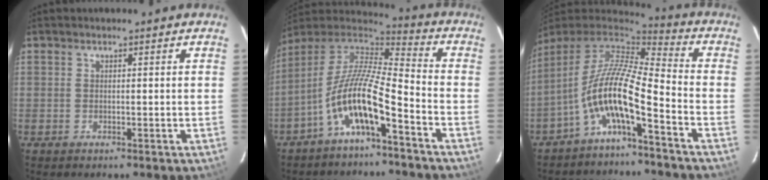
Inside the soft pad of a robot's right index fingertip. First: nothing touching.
{"total": 13.7, "force": [-7.0, 2.9, 11.4], "torque": [-0.219, 0.003, -0.138]}
{"total": 12.2, "force": [-5.7, 2.0, 10.6], "torque": [-0.197, 0.000, -0.115]}